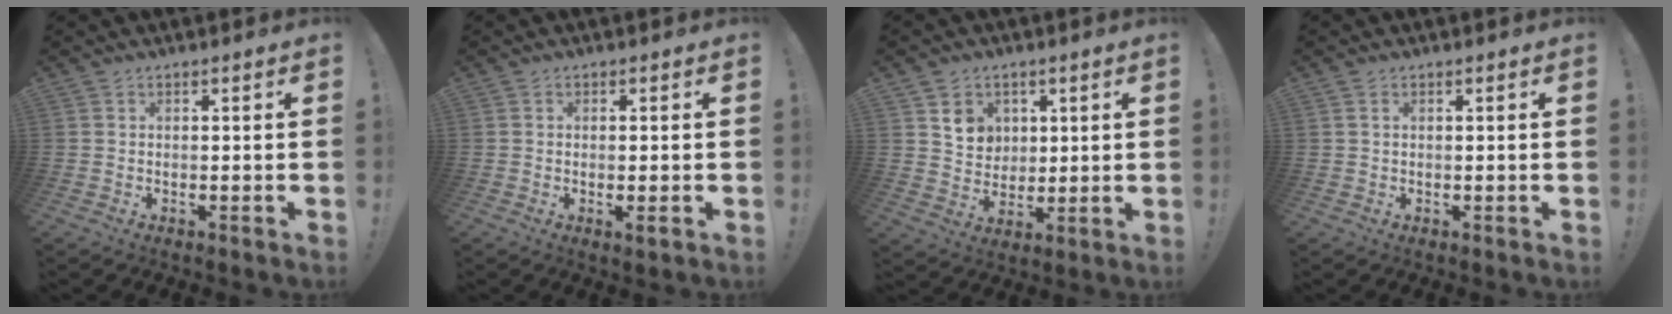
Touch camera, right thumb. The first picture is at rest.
{"total": 2.4, "force": [-0.3, -0.1, 2.3], "torque": [-0.032, -0.005, -0.007]}
{"total": 7.6, "force": [3.9, 6.3, 1.6], "torque": [-0.015, -0.028, 0.076]}
{"total": 1.0, "force": [0.4, 0.5, 0.7], "torque": [-0.022, 0.005, 0.010]}